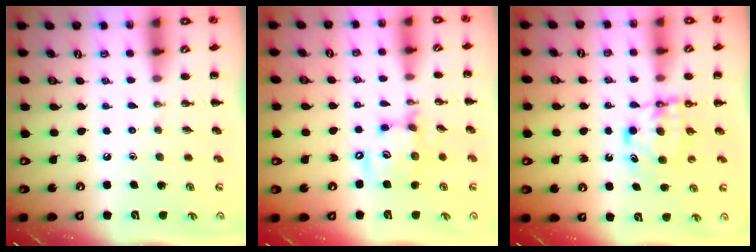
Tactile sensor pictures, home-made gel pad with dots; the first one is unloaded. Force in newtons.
{"total": 13.2, "press": 12.9, "slide": 3.1}
{"total": 6.8, "press": 6.7, "slide": 0.8}